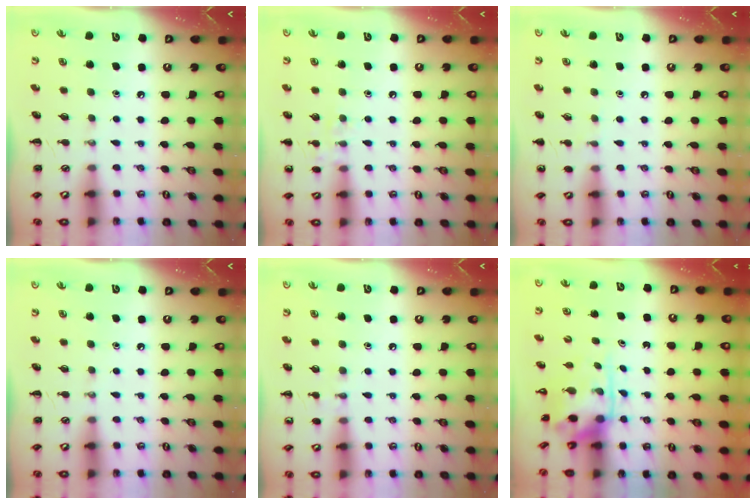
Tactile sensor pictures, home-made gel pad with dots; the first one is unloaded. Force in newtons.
{"total": 6.6, "press": 6.5, "slide": 1.3}
{"total": 4.8, "press": 4.5, "slide": 1.5}
{"total": 0.0}
{"total": 4.8, "press": 4.5, "slide": 1.5}
{"total": 3.4, "press": 3.3, "slide": 0.6}